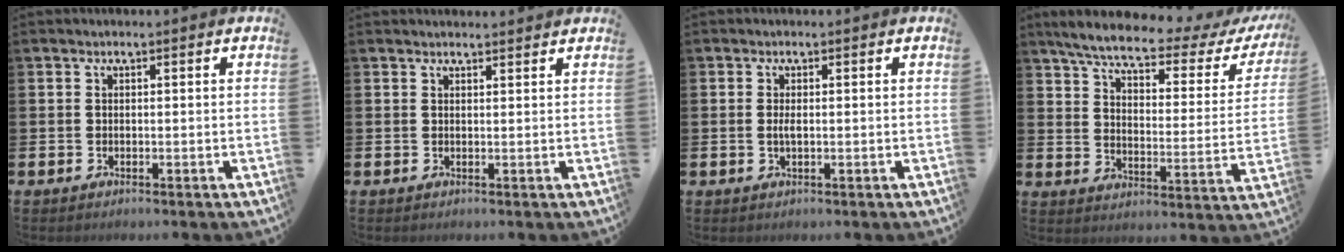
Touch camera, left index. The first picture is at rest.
{"total": 1.0, "force": [1.0, 0.0, -0.1], "torque": [0.014, -0.008, 0.016]}
{"total": 1.2, "force": [-0.1, 0.4, 1.1], "torque": [-0.019, 0.001, -0.003]}
{"total": 6.9, "force": [5.6, 1.3, 3.9], "torque": [-0.097, -0.034, 0.089]}